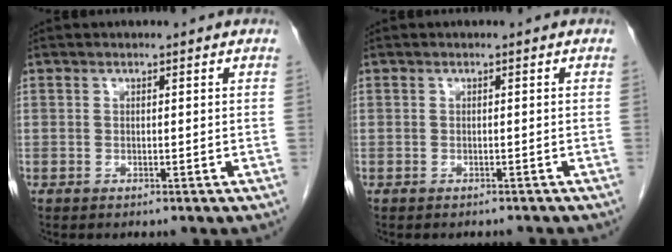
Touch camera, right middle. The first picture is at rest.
{"total": 2.1, "force": [-2.0, 0.6, 0.4], "torque": [-0.009, -0.003, -0.025]}